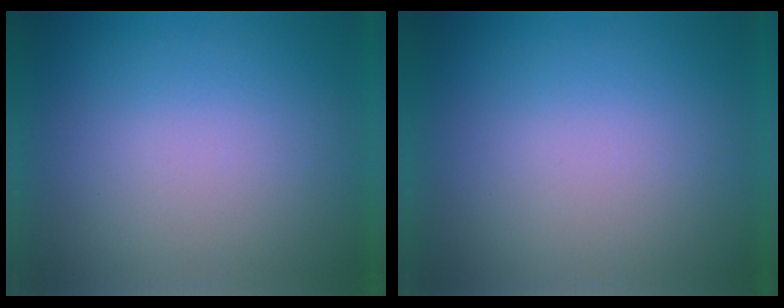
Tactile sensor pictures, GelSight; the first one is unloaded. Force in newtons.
{"total": 0.0}